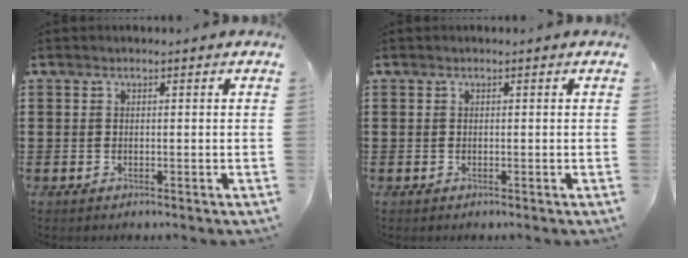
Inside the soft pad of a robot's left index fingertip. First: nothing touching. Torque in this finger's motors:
{"motor_torque": [0.00, 0.00, 0.01, 0.00]}